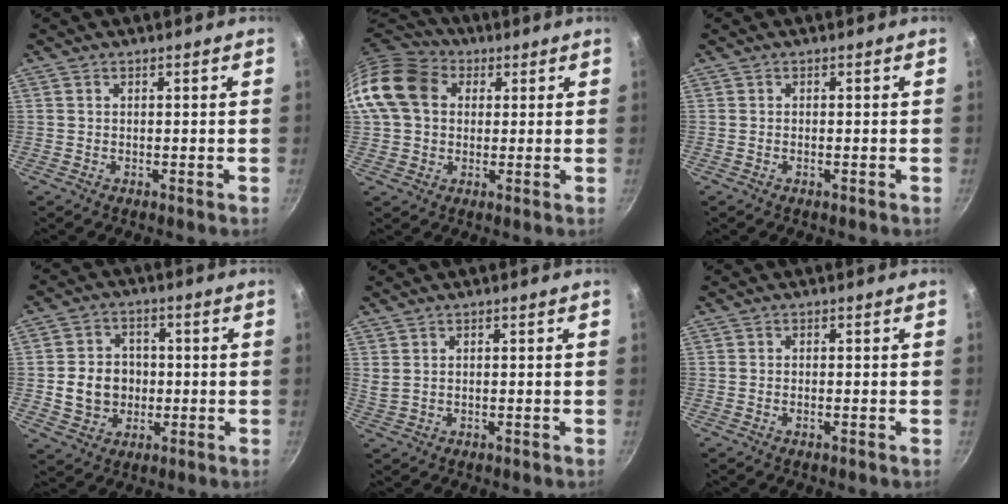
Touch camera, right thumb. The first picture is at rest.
{"total": 14.3, "force": [3.0, 11.2, 8.3], "torque": [-0.146, 0.025, 0.039]}
{"total": 0.6, "force": [-0.3, 0.1, 0.5], "torque": [-0.010, 0.002, -0.007]}
{"total": 8.9, "force": [-0.7, 7.8, 4.2], "torque": [-0.044, 0.013, -0.008]}
{"total": 1.4, "force": [0.5, 0.7, 1.1], "torque": [-0.022, -0.001, 0.016]}
{"total": 0.8, "force": [-0.4, 0.1, 0.7], "torque": [-0.016, 0.002, -0.009]}